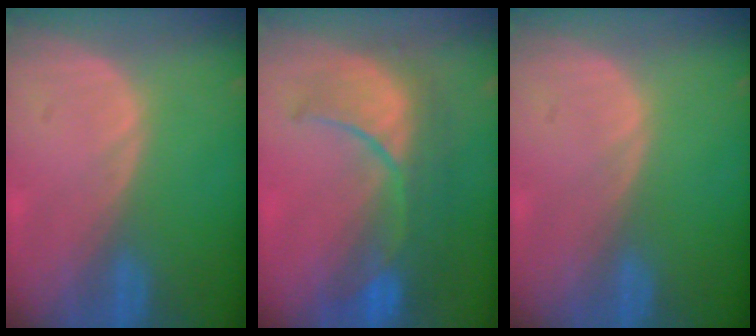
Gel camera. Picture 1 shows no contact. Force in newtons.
{"total": 10.4, "press": 9.2, "slide": 5.0}
{"total": 0.0}